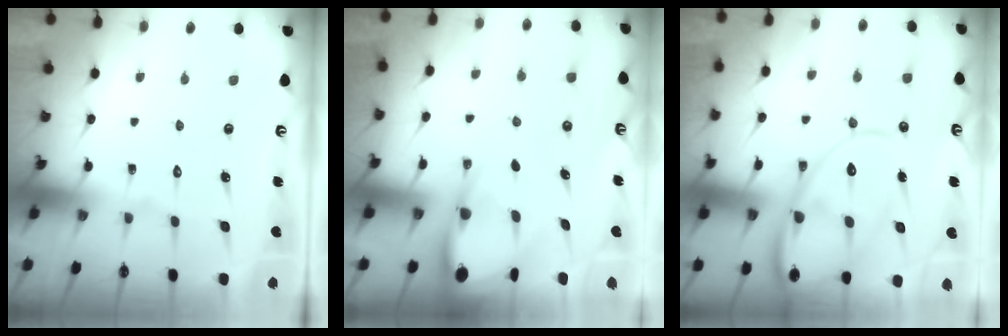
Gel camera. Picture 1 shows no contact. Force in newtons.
{"total": 4.5, "press": 4.5, "slide": 0.5}
{"total": 17.0, "press": 16.9, "slide": 1.8}